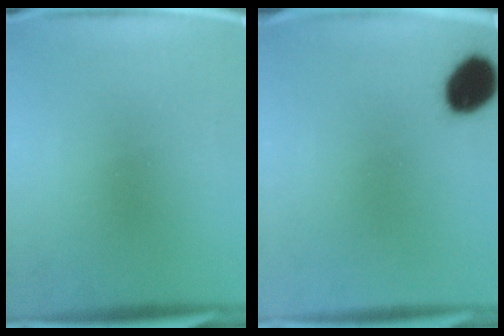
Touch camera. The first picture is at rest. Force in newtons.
{"total": 9.8}